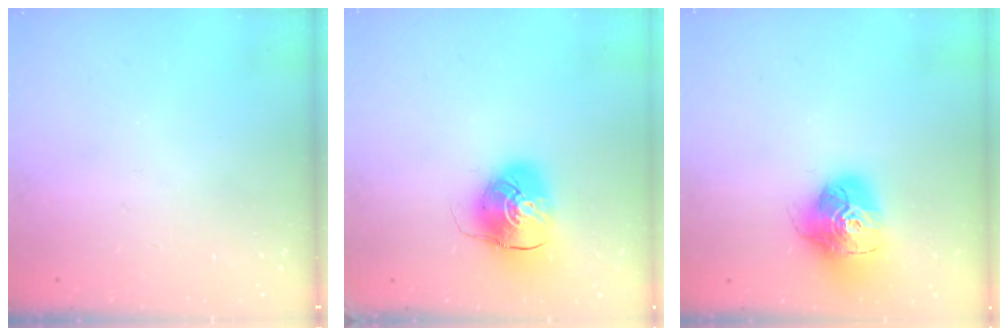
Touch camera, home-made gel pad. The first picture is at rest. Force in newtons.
{"total": 9.5, "press": 9.3, "slide": 1.5}
{"total": 17.3, "press": 17.3, "slide": 1.6}